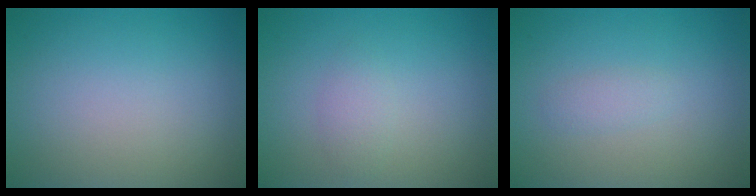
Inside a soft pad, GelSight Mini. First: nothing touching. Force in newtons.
{"total": 1.4, "press": 1.4, "slide": 0.0}
{"total": 1.0, "press": 1.0, "slide": 0.0}